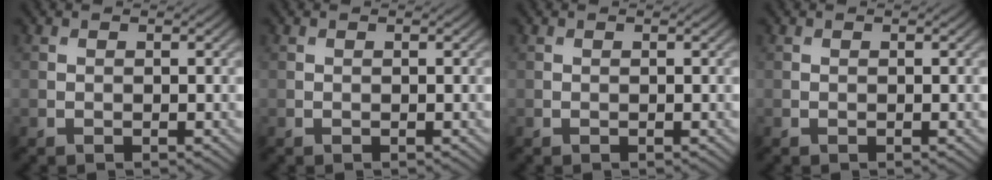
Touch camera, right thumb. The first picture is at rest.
{"total": 0.0}
{"total": 0.0}
{"total": 0.0}